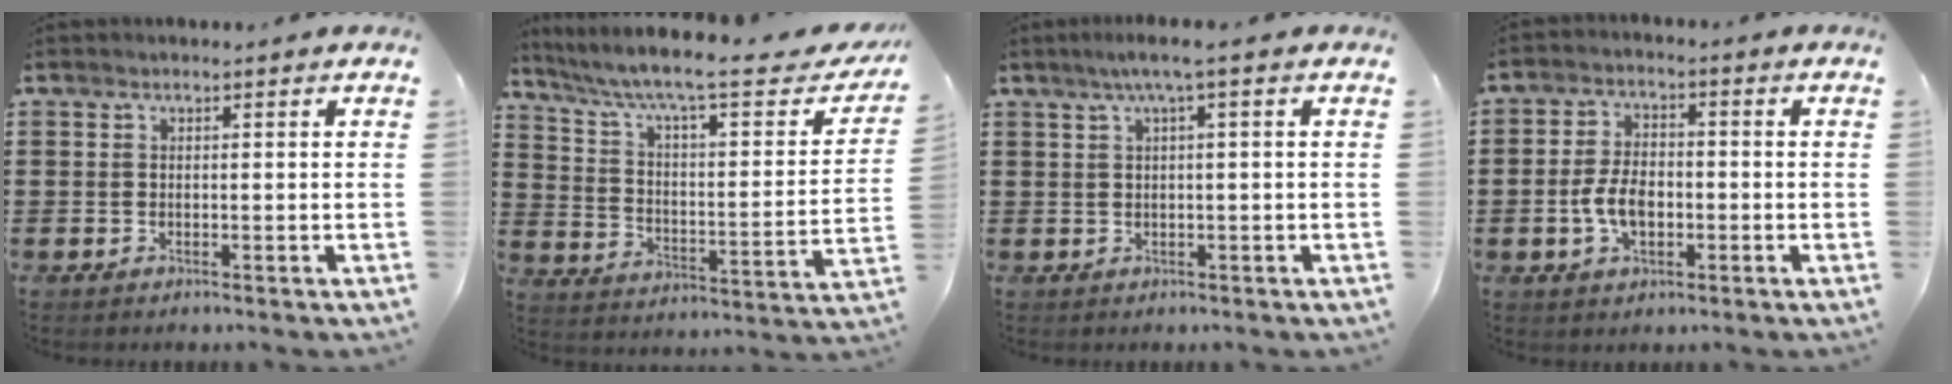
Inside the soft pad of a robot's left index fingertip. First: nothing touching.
{"total": 8.9, "force": [6.3, 1.2, 6.1], "torque": [-0.133, -0.036, 0.096]}
{"total": 2.7, "force": [0.6, -0.2, 2.6], "torque": [-0.047, -0.001, 0.010]}
{"total": 5.8, "force": [-1.3, 3.2, 4.7], "torque": [-0.095, -0.003, -0.028]}